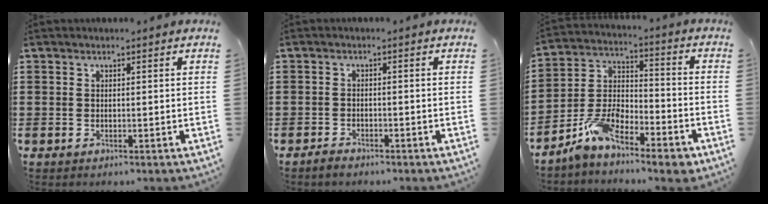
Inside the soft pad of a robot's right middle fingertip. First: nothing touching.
{"total": 1.4, "force": [-1.3, 0.4, 0.2], "torque": [-0.009, 0.001, -0.027]}
{"total": 9.5, "force": [-7.2, 3.5, 5.2], "torque": [-0.110, 0.016, -0.138]}